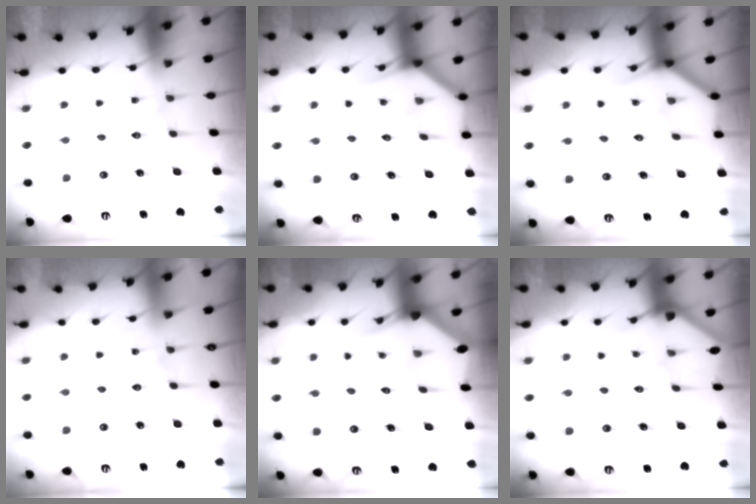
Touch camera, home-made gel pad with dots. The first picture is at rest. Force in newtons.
{"total": 3.7, "press": 3.7, "slide": 0.2}
{"total": 3.8, "press": 3.8, "slide": 0.3}
{"total": 3.7, "press": 3.6, "slide": 0.5}
{"total": 2.9, "press": 2.9, "slide": 0.1}
{"total": 2.2, "press": 2.2, "slide": 0.1}